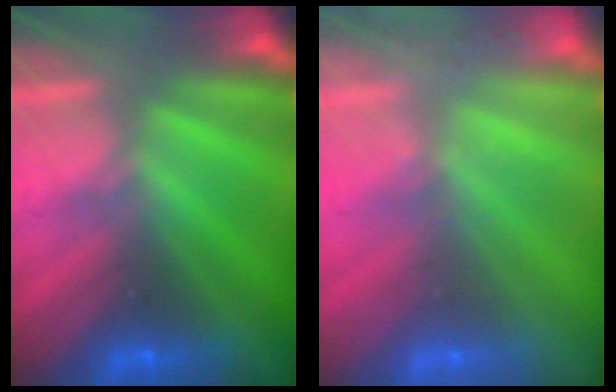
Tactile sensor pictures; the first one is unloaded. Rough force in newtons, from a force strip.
{"total": 2.4}